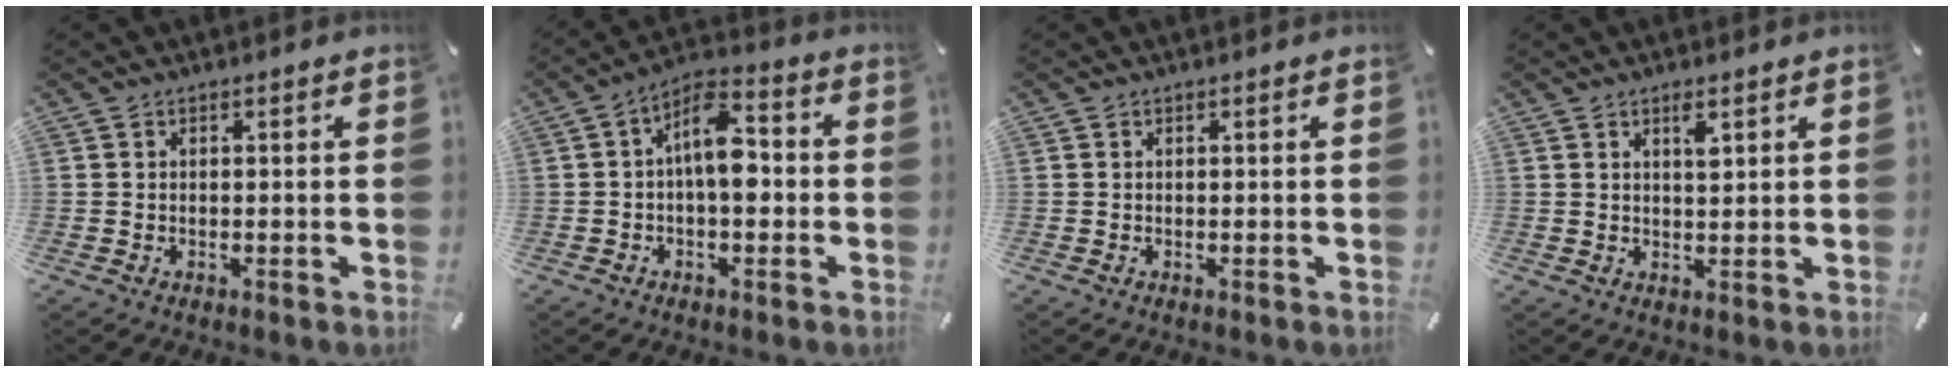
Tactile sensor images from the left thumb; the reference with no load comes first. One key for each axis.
{"total": 10.0, "fx": -0.6, "fy": 5.2, "fz": 8.5, "tx": -0.139, "ty": 0.009, "tz": -0.009}
{"total": 0.0}
{"total": 2.8, "fx": 1.5, "fy": 0.9, "fz": 2.1, "tx": -0.029, "ty": -0.004, "tz": 0.022}